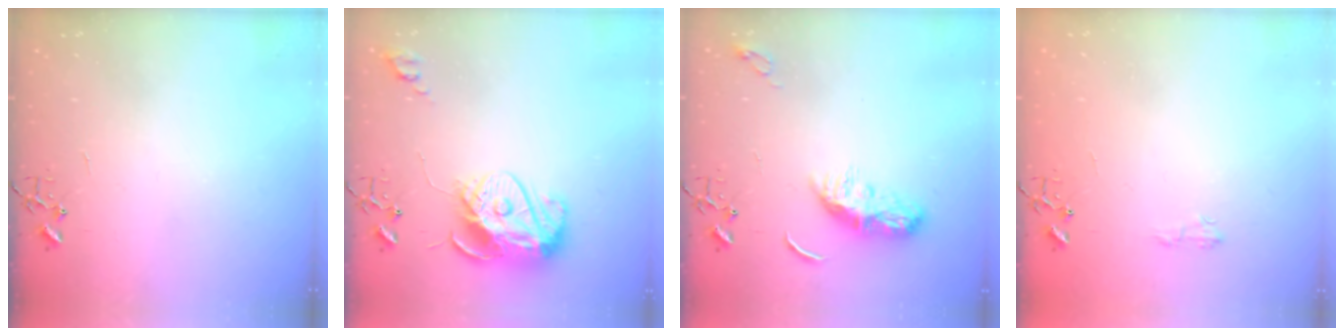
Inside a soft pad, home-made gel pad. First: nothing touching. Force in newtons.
{"total": 13.9, "press": 13.8, "slide": 1.3}
{"total": 8.7, "press": 8.7, "slide": 0.3}
{"total": 5.2, "press": 5.2, "slide": 0.7}